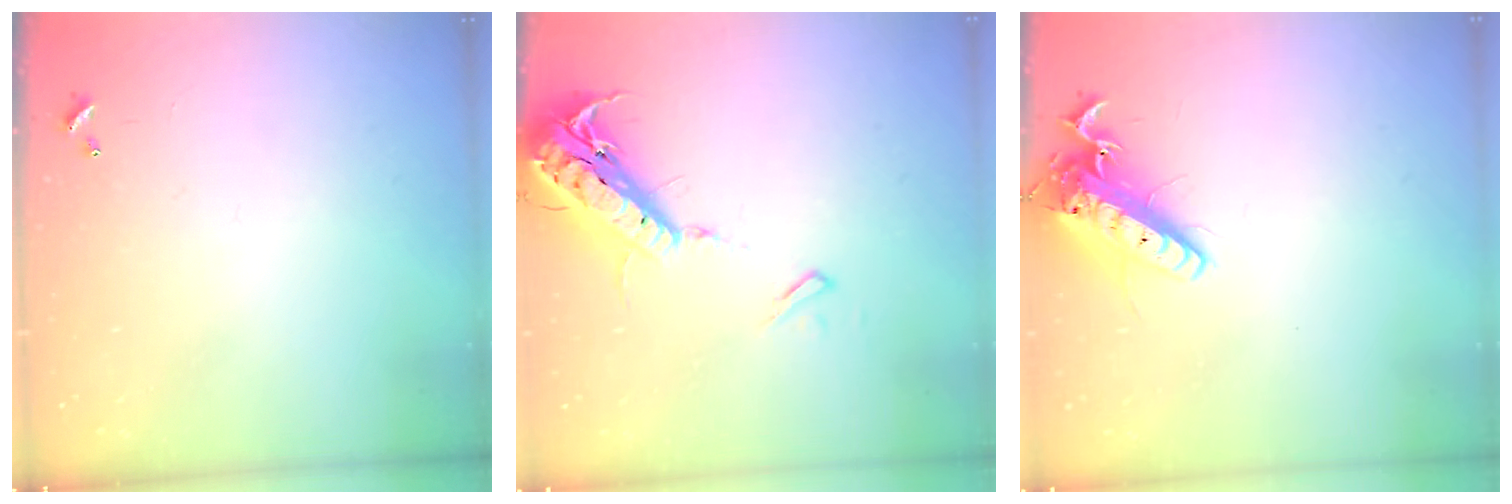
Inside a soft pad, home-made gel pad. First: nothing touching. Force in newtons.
{"total": 19.4, "press": 19.0, "slide": 4.2}
{"total": 15.2, "press": 14.9, "slide": 3.0}